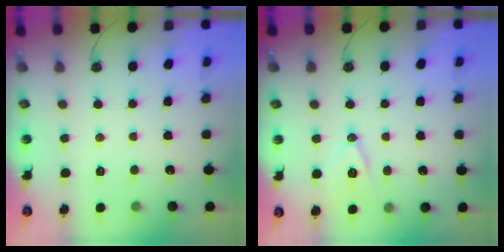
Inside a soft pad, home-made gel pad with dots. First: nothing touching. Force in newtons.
{"total": 10.2, "press": 9.6, "slide": 3.3}